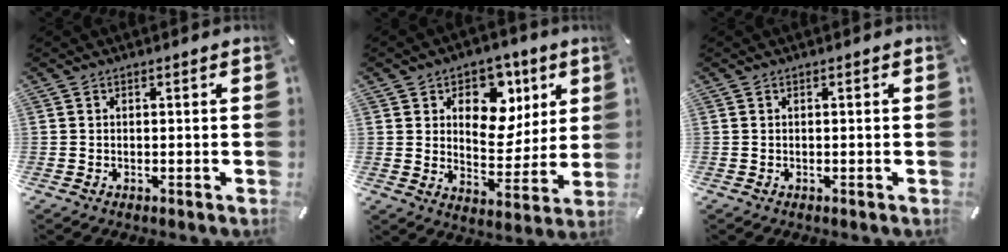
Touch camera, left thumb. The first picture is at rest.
{"total": 12.7, "force": [5.1, 9.6, 6.4], "torque": [-0.076, -0.036, 0.090]}
{"total": 0.0}